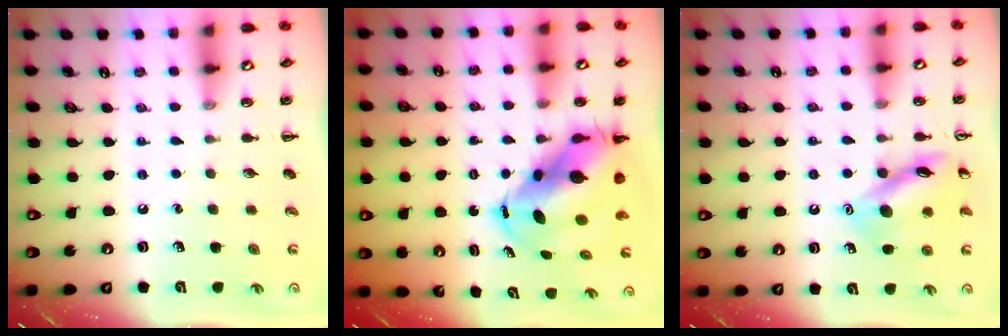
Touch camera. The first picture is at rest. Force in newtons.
{"total": 10.9, "press": 10.5, "slide": 2.9}
{"total": 12.7, "press": 12.6, "slide": 1.2}